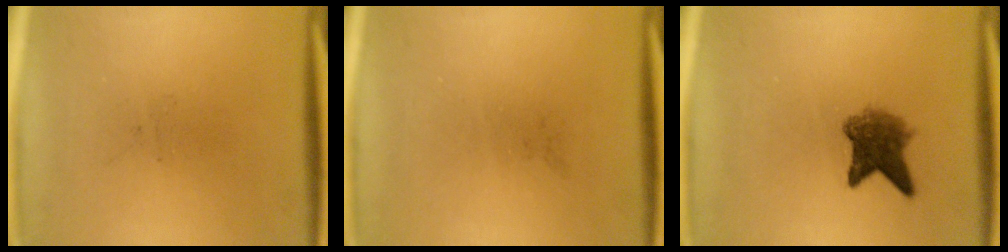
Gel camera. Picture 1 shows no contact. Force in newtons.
{"total": 0.0}
{"total": 5.2}